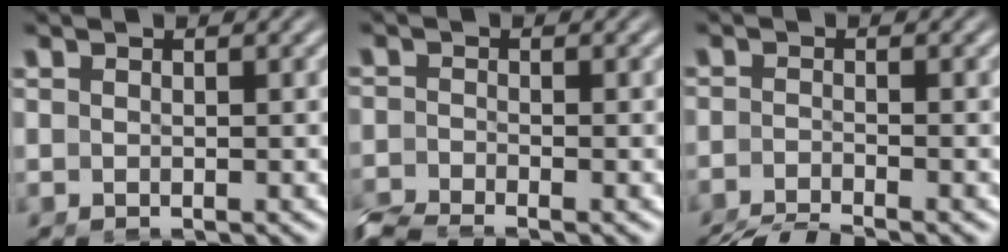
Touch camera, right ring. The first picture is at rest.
{"total": 3.1, "force": [-3.0, 0.5, 0.6], "torque": [-0.007, -0.016, -0.047]}
{"total": 4.8, "force": [-4.5, 0.8, 1.3], "torque": [-0.012, -0.017, -0.067]}